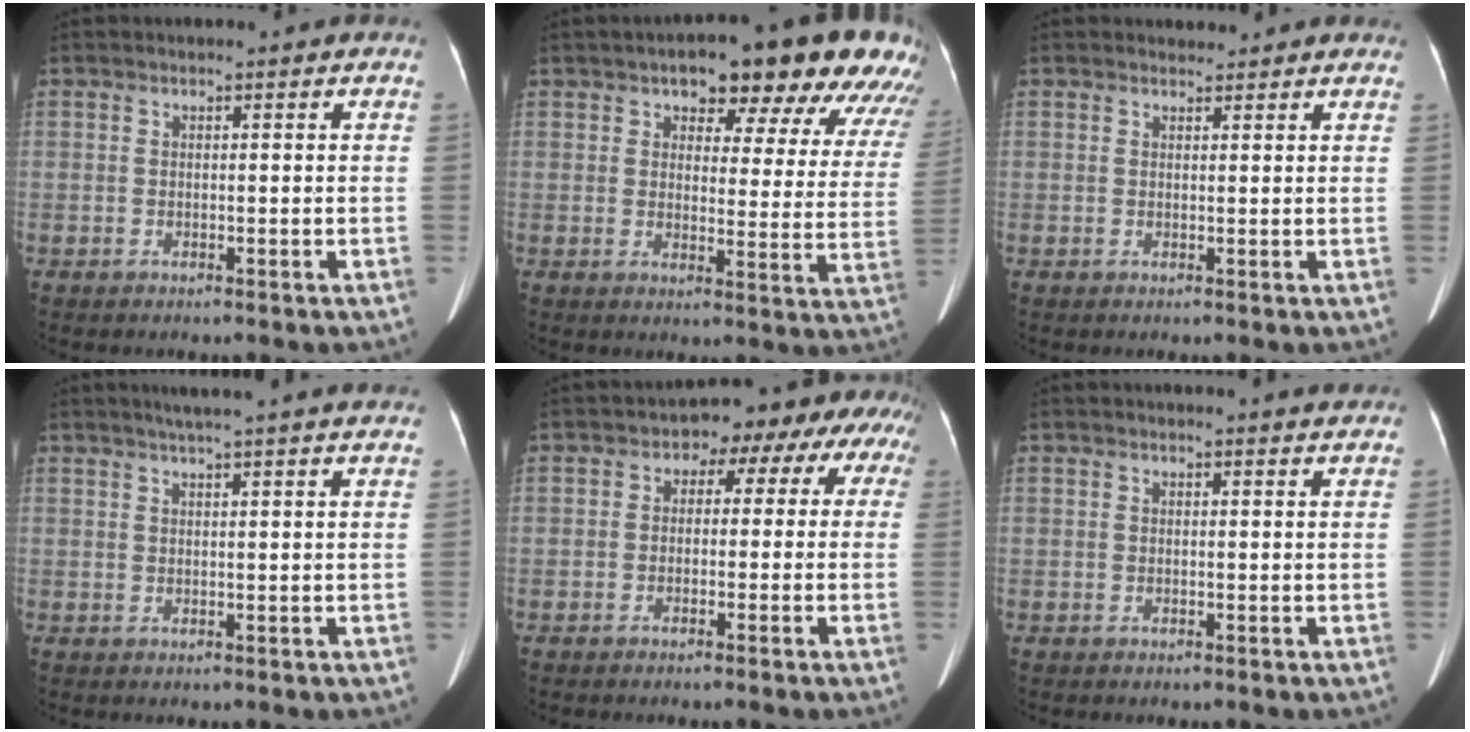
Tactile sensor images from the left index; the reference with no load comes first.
{"total": 18.2, "force": [13.3, 6.1, 10.7], "torque": [-0.104, 0.015, 0.144]}
{"total": 1.5, "force": [1.4, 0.4, -0.1], "torque": [-0.008, 0.007, 0.020]}
{"total": 9.8, "force": [8.3, -0.5, 5.1], "torque": [-0.073, 0.025, 0.092]}
{"total": 7.8, "force": [1.2, 5.5, 5.3], "torque": [-0.047, 0.059, 0.006]}
{"total": 2.5, "force": [2.4, -0.4, 0.6], "torque": [-0.009, -0.002, 0.023]}